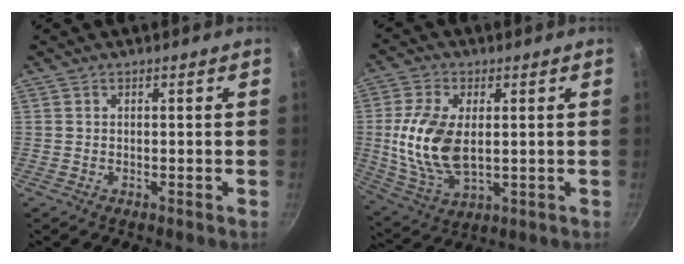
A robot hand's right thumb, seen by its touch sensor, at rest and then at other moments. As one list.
[{"total": 13.8, "force": [0.9, 7.9, 11.3], "torque": [-0.222, -0.006, 0.023]}]